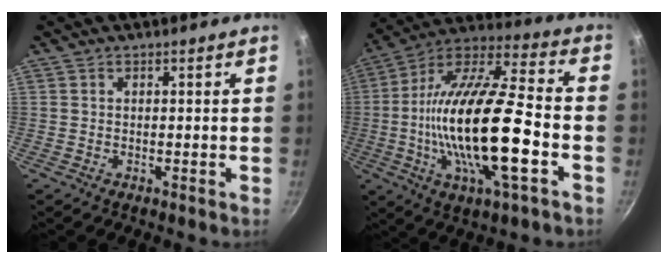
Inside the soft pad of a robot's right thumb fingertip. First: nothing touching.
{"total": 25.3, "force": [-4.8, 7.9, 23.5], "torque": [-0.433, 0.022, -0.095]}